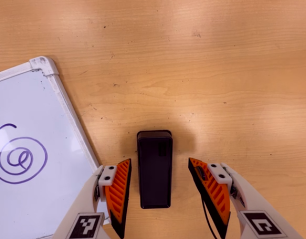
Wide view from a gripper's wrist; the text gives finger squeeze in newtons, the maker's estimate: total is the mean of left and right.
{"total": 0.0}